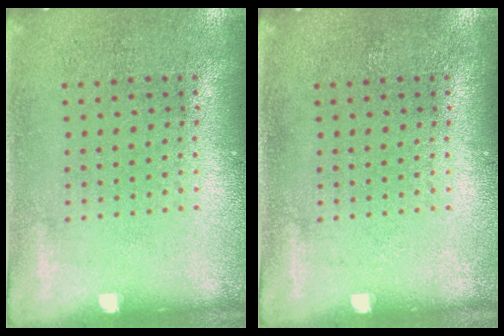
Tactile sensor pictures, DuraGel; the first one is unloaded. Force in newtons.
{"total": 0.0}